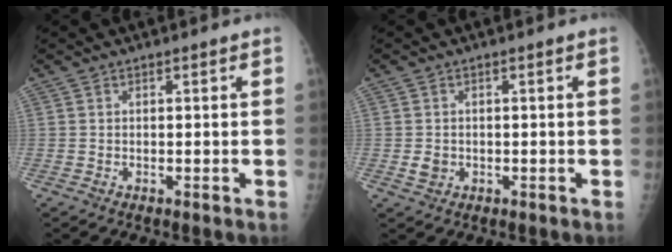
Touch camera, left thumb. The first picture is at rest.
{"total": 2.1, "force": [-0.3, 1.8, 1.0], "torque": [-0.012, 0.001, 0.000]}